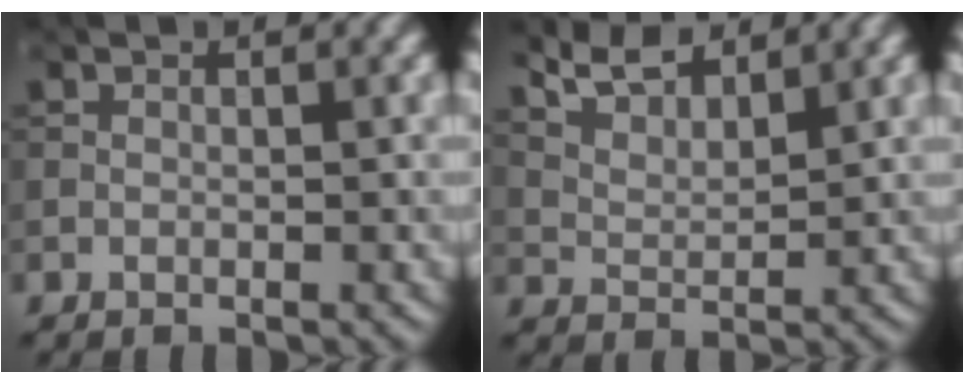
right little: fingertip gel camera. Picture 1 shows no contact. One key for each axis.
{"total": 4.3, "fx": 3.6, "fy": 1.2, "fz": 1.9, "tx": -0.047, "ty": 0.006, "tz": 0.068}